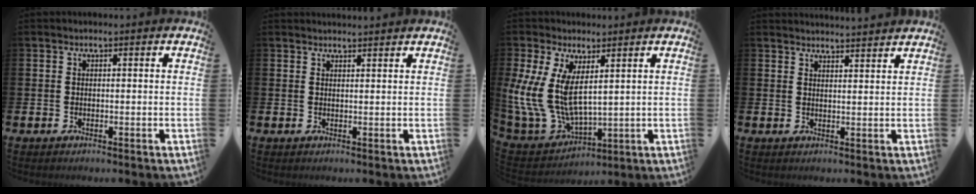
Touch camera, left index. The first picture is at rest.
{"total": 1.4, "force": [1.4, -0.1, 0.0], "torque": [0.008, -0.009, 0.025]}
{"total": 10.1, "force": [3.1, 5.5, 7.9], "torque": [-0.199, -0.026, 0.060]}
{"total": 3.1, "force": [3.0, -0.4, -0.2], "torque": [0.007, -0.022, 0.053]}